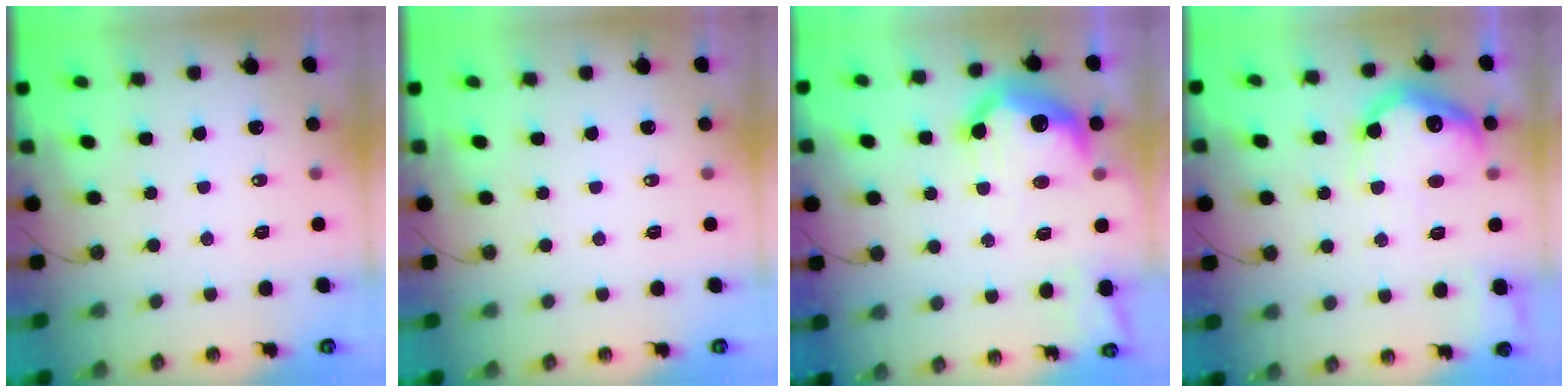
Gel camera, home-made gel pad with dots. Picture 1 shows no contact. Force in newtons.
{"total": 0.0}
{"total": 16.6, "press": 16.6, "slide": 1.3}
{"total": 20.9, "press": 20.9, "slide": 1.4}